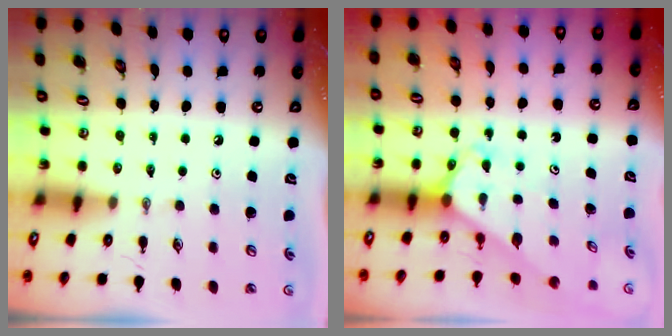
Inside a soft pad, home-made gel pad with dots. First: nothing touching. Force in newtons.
{"total": 2.5, "press": 2.5, "slide": 0.2}